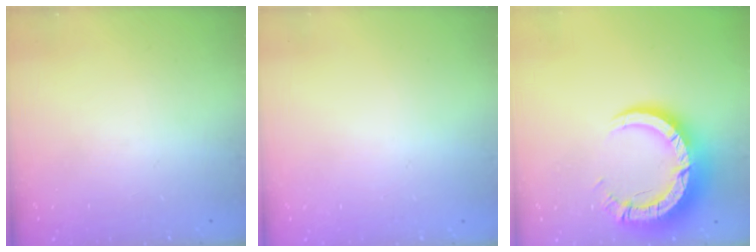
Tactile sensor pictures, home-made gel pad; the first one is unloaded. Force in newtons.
{"total": 2.6, "press": 2.6, "slide": 0.2}
{"total": 14.5, "press": 14.4, "slide": 1.4}